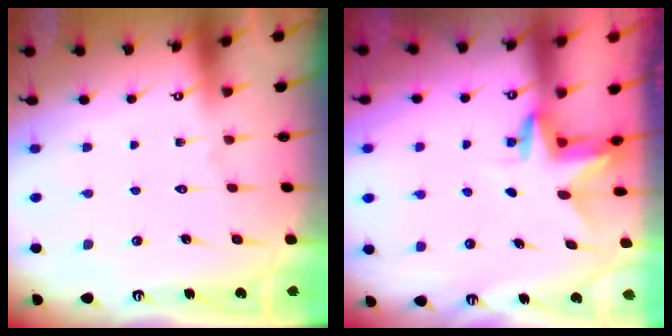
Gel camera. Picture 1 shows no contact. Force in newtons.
{"total": 3.1, "press": 3.1, "slide": 0.4}